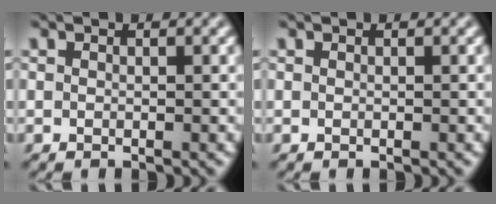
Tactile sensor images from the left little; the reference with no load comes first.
{"total": 0.0}